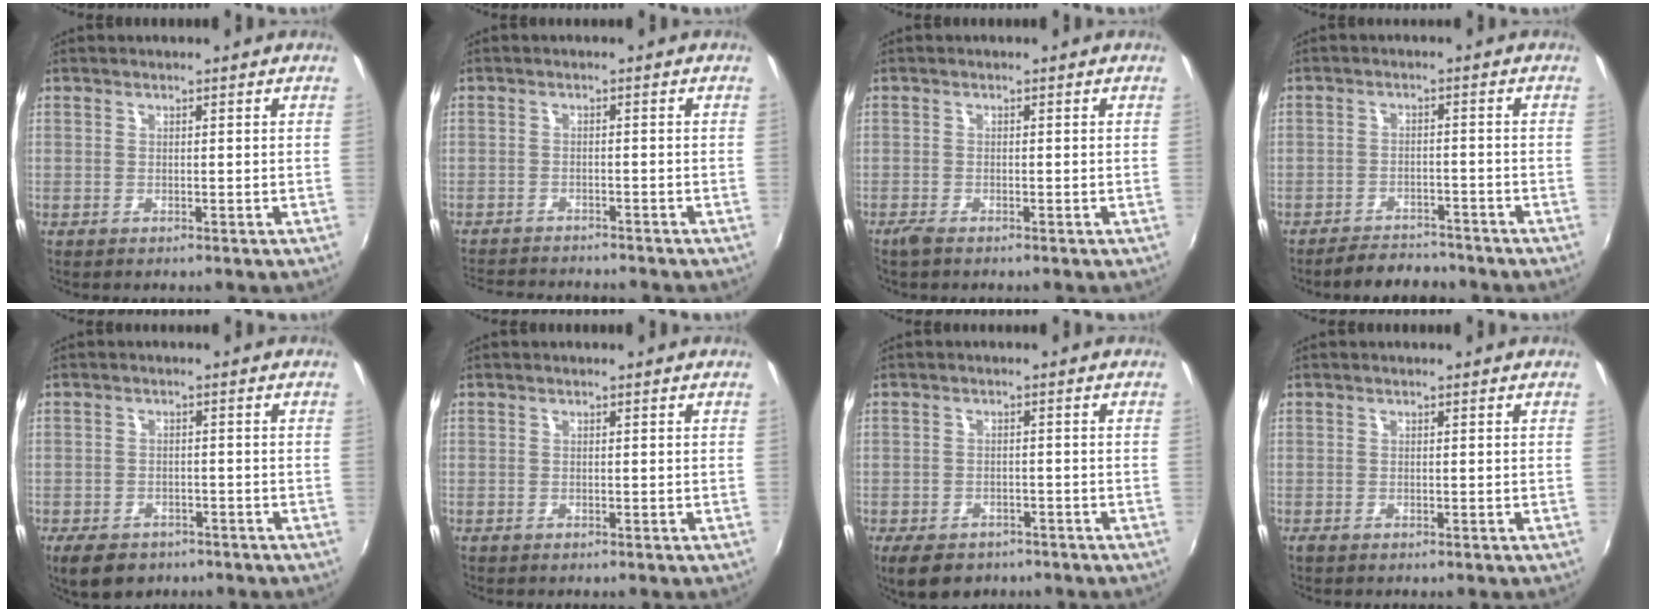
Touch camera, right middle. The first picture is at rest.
{"total": 8.7, "force": [-8.1, 1.5, 2.8], "torque": [-0.074, -0.011, -0.127]}
{"total": 1.7, "force": [-1.4, 0.4, 1.0], "torque": [-0.024, -0.006, -0.029]}
{"total": 6.2, "force": [-5.7, 2.2, 1.2], "torque": [-0.042, 0.009, -0.081]}
{"total": 7.0, "force": [-4.8, 4.0, 3.1], "torque": [-0.073, -0.012, -0.073]}
{"total": 0.0}
{"total": 7.6, "force": [-5.3, 4.4, 3.3], "torque": [-0.078, -0.012, -0.079]}
{"total": 0.0}